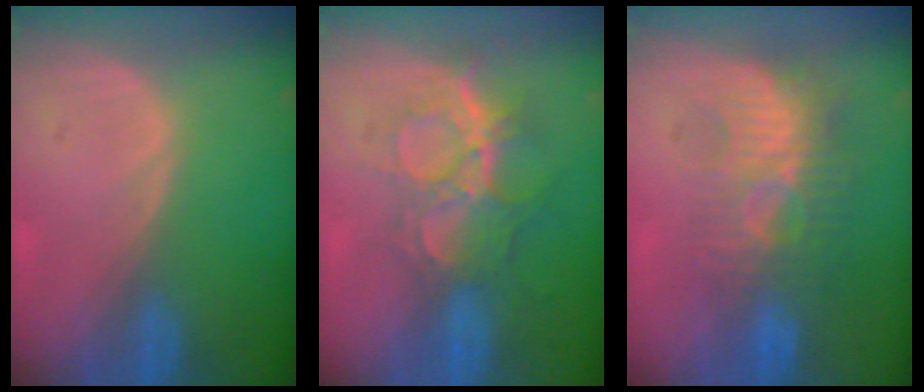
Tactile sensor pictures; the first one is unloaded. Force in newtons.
{"total": 9.4, "press": 8.0, "slide": 5.0}
{"total": 9.4, "press": 8.4, "slide": 4.1}